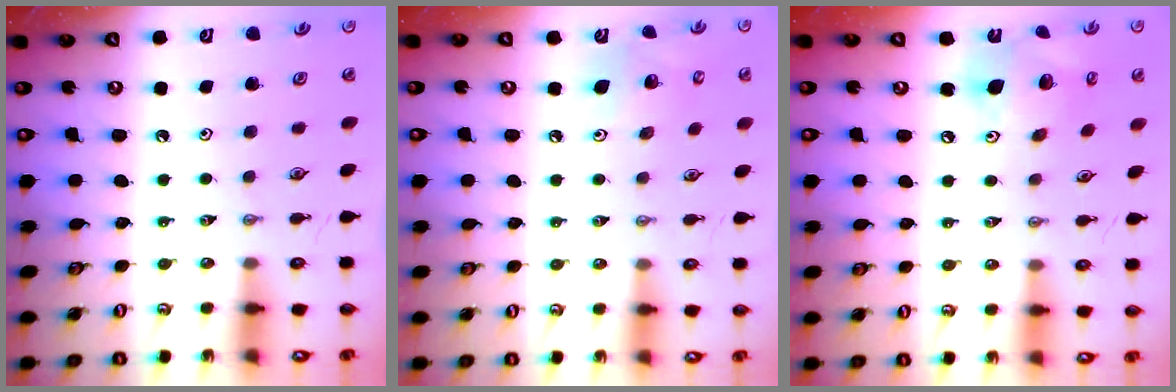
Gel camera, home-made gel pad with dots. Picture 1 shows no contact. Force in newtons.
{"total": 8.5, "press": 8.1, "slide": 2.6}
{"total": 15.1, "press": 14.9, "slide": 2.6}